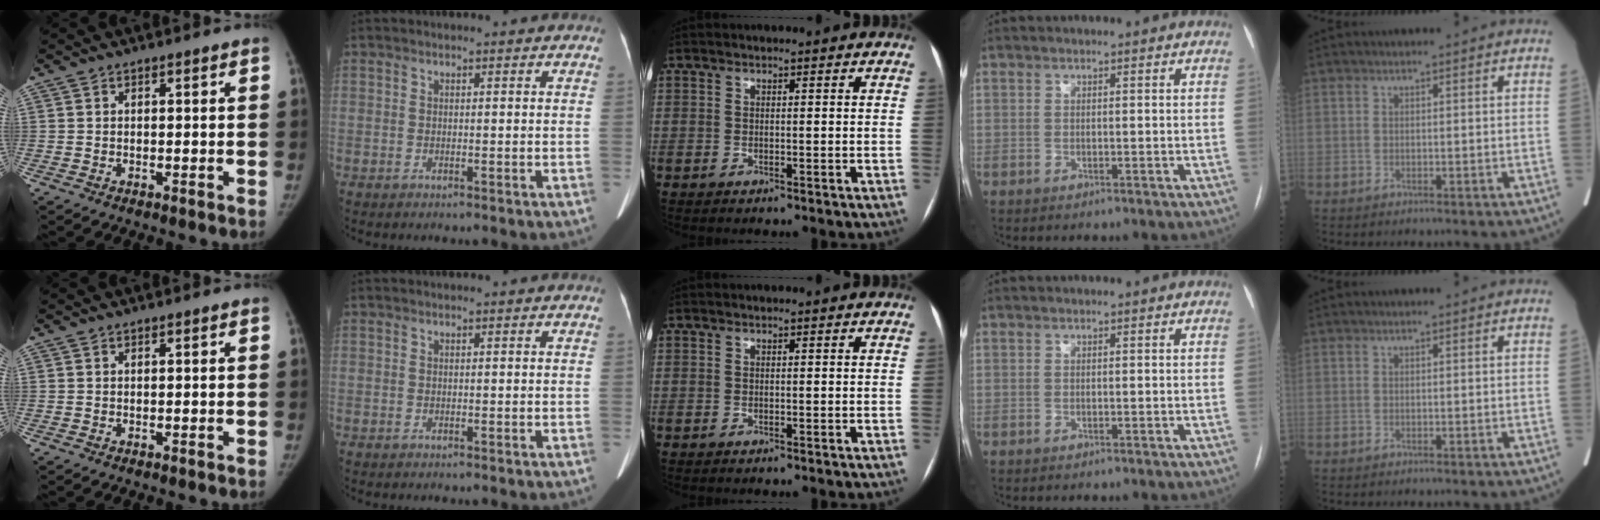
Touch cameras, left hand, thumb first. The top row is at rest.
{}